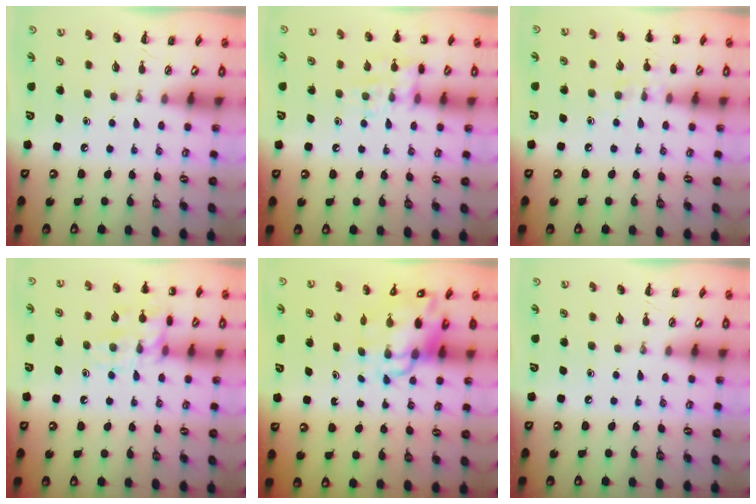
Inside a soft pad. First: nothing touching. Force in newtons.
{"total": 11.6, "press": 11.5, "slide": 0.7}
{"total": 6.8, "press": 6.6, "slide": 1.6}
{"total": 13.7, "press": 13.7, "slide": 0.8}
{"total": 9.6, "press": 9.2, "slide": 2.6}
{"total": 0.0}